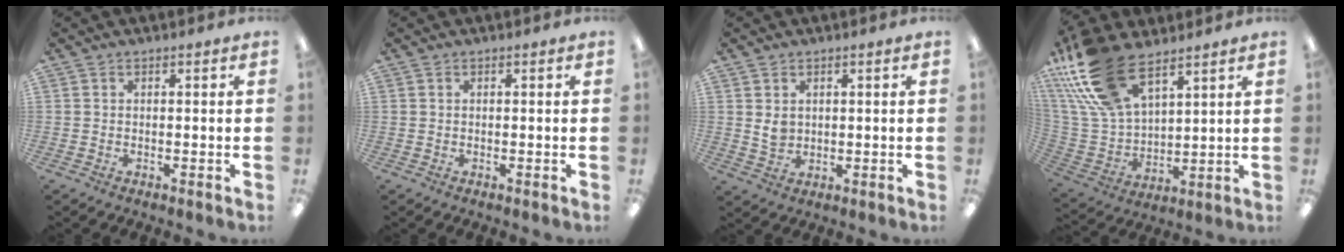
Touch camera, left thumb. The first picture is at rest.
{"total": 0.0}
{"total": 3.5, "force": [1.2, 2.7, 1.9], "torque": [-0.023, -0.004, 0.019]}
{"total": 21.1, "force": [13.5, 10.4, 12.4], "torque": [-0.295, -0.058, 0.252]}